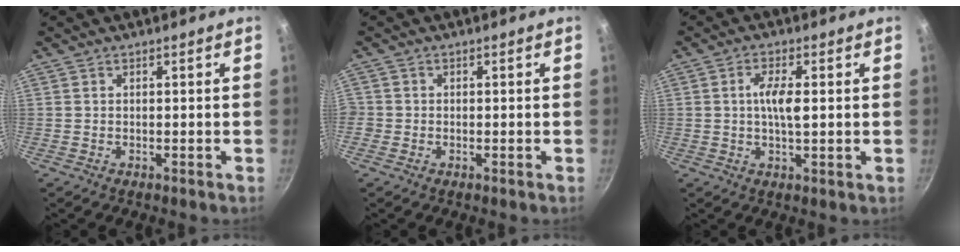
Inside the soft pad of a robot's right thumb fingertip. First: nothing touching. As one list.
[{"total": 1.4, "force": [-0.5, 1.3, 0.2], "torque": [-0.001, 0.003, -0.011]}, {"total": 5.4, "force": [0.6, 1.7, 5.1], "torque": [-0.096, 0.002, 0.007]}]